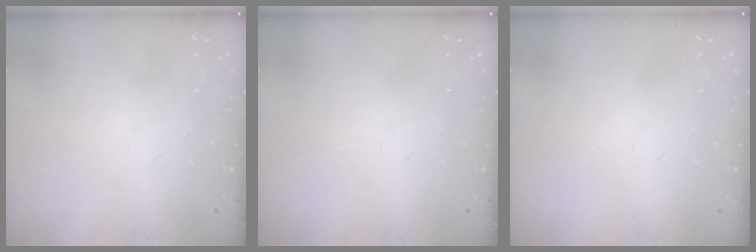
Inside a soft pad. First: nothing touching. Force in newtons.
{"total": 0.0}
{"total": 0.0}